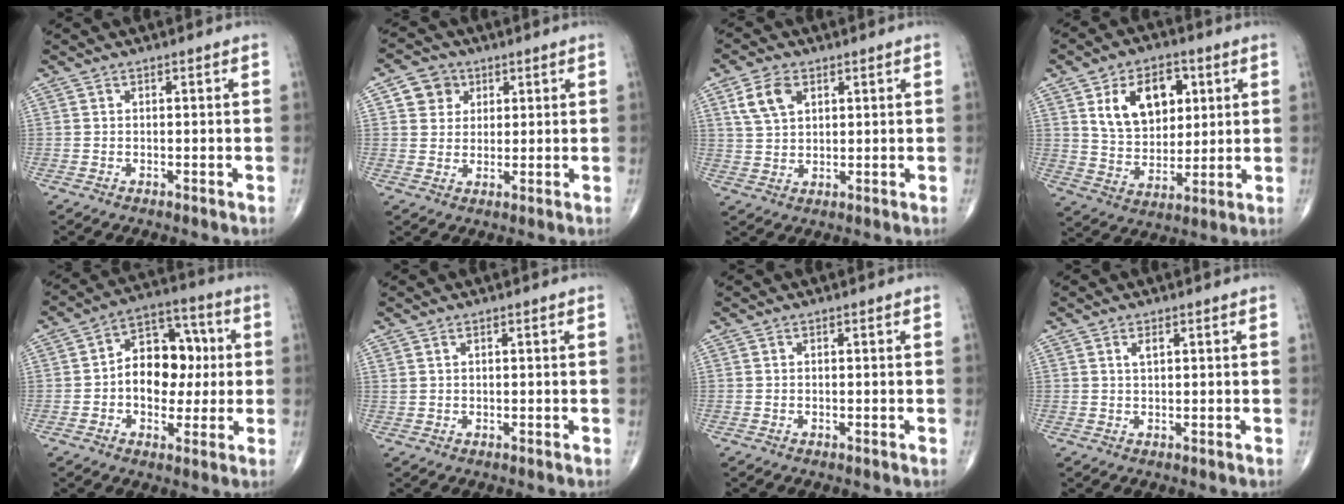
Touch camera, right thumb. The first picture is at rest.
{"total": 5.6, "force": [2.2, 5.0, 1.5], "torque": [0.004, -0.004, 0.033]}
{"total": 6.4, "force": [2.8, 4.0, 4.2], "torque": [-0.073, -0.004, 0.057]}
{"total": 14.1, "force": [4.8, 9.4, 9.4], "torque": [-0.113, -0.015, 0.091]}
{"total": 13.3, "force": [0.2, 9.3, 9.5], "torque": [-0.096, 0.030, -0.001]}
{"total": 0.5, "force": [0.4, 0.2, 0.3], "torque": [-0.008, 0.003, 0.011]}
{"total": 0.0}
{"total": 1.5, "force": [0.7, 0.6, 1.1], "torque": [-0.021, 0.001, 0.014]}